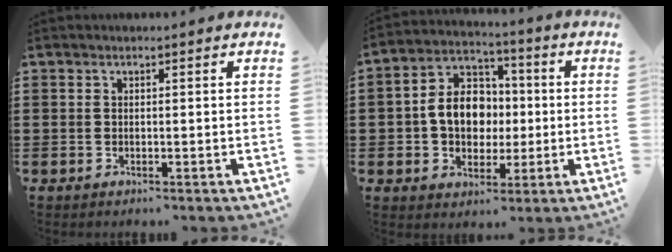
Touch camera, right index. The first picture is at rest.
{"total": 9.1, "force": [-0.5, 7.1, 5.8], "torque": [-0.119, 0.014, -0.014]}